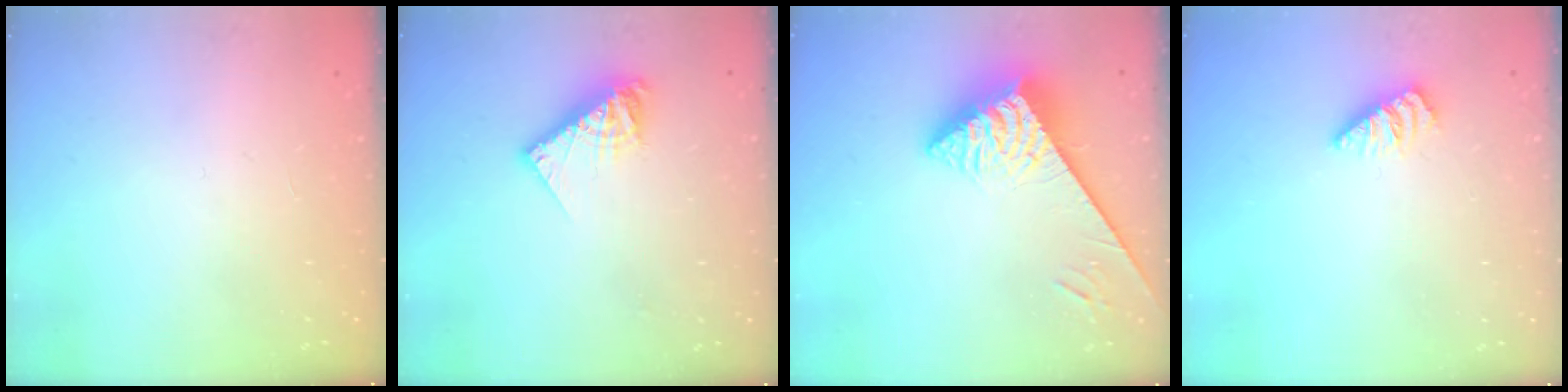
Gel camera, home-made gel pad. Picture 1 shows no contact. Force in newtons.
{"total": 9.7, "press": 9.7, "slide": 0.8}
{"total": 4.9, "press": 4.9, "slide": 0.4}
{"total": 0.0}